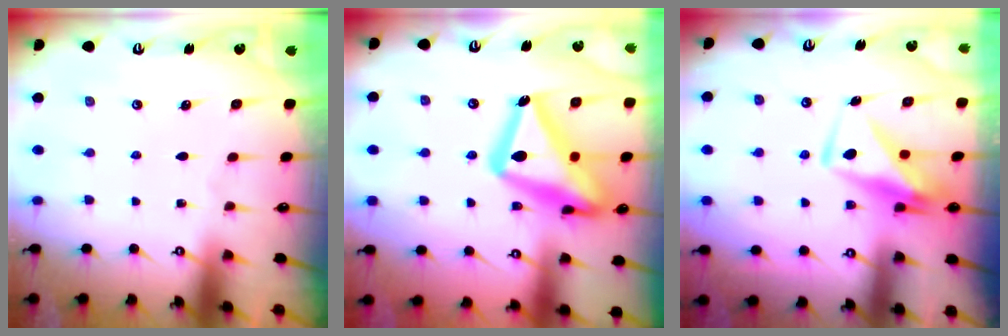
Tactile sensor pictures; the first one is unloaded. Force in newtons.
{"total": 24.0, "press": 24.0, "slide": 1.6}
{"total": 11.4, "press": 11.3, "slide": 0.9}